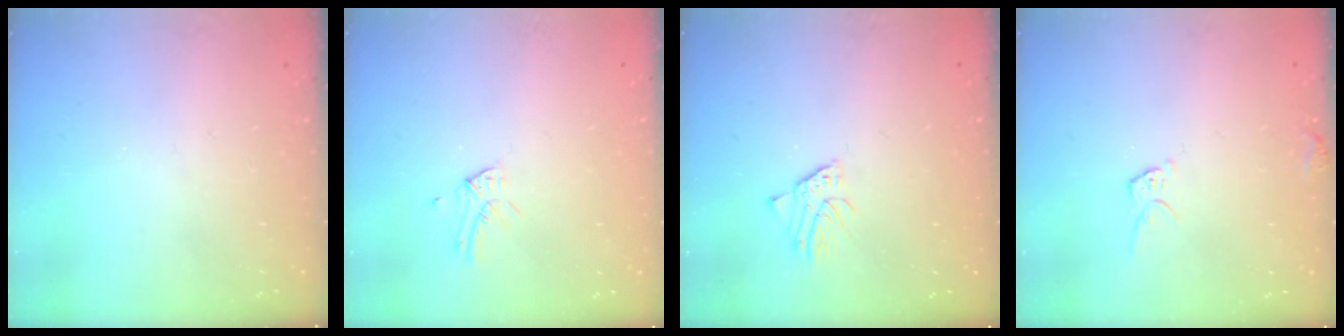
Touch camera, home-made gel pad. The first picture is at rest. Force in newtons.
{"total": 3.0, "press": 3.0, "slide": 0.3}
{"total": 1.1, "press": 1.1, "slide": 0.0}
{"total": 5.9, "press": 5.9, "slide": 0.4}